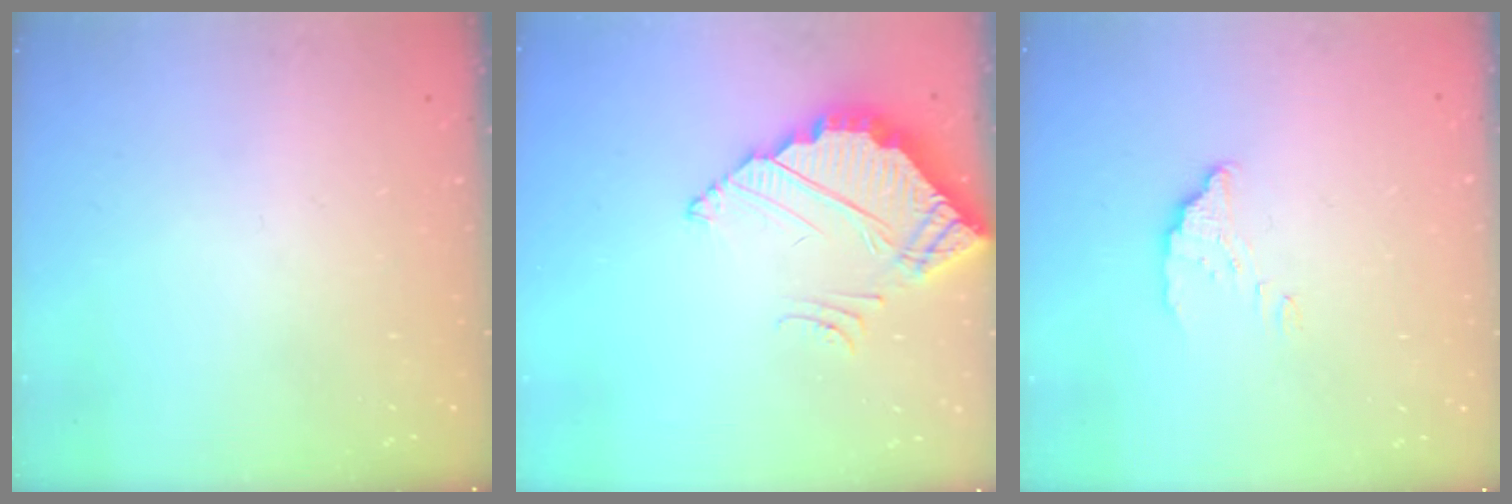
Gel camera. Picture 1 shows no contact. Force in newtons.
{"total": 4.0, "press": 4.0, "slide": 0.2}
{"total": 3.3, "press": 3.3, "slide": 0.1}